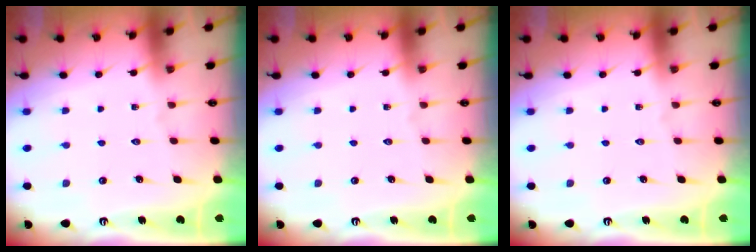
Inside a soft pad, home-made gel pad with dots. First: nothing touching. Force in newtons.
{"total": 0.0}
{"total": 0.0}